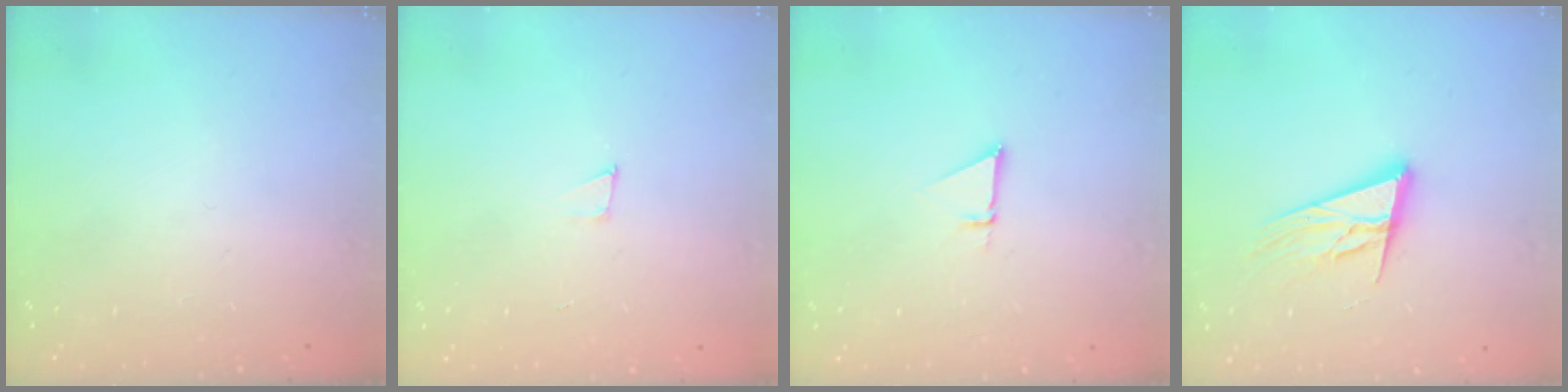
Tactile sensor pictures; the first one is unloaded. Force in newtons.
{"total": 3.2, "press": 3.2, "slide": 0.3}
{"total": 1.4, "press": 1.4, "slide": 0.0}
{"total": 14.7, "press": 14.1, "slide": 4.0}